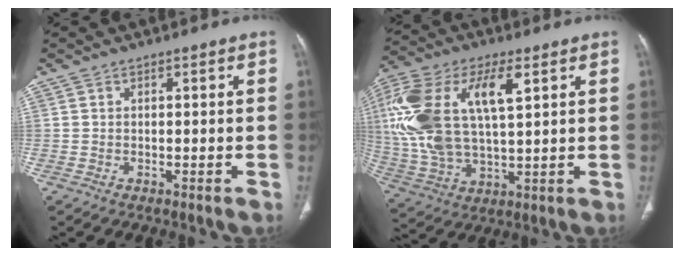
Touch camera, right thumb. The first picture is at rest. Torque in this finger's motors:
{"motor_torque": [0.04, 3.78, 1.99, 0.78, 0.36]}